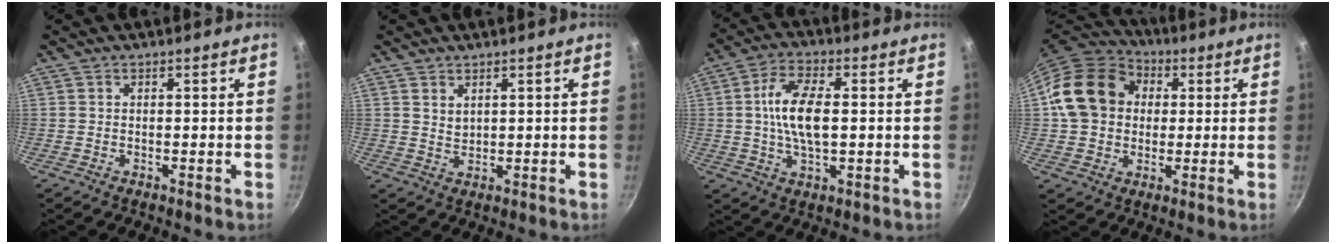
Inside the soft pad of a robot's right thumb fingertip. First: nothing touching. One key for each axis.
{"total": 2.2, "fx": 1.4, "fy": 1.3, "fz": 1.1, "tx": -0.017, "ty": -0.010, "tz": 0.028}
{"total": 10.3, "fx": 0.6, "fy": 4.5, "fz": 9.3, "tx": -0.179, "ty": 0.008, "tz": 0.007}
{"total": 16.7, "fx": 2.7, "fy": 13.7, "fz": 9.1, "tx": -0.140, "ty": 0.028, "tz": 0.036}